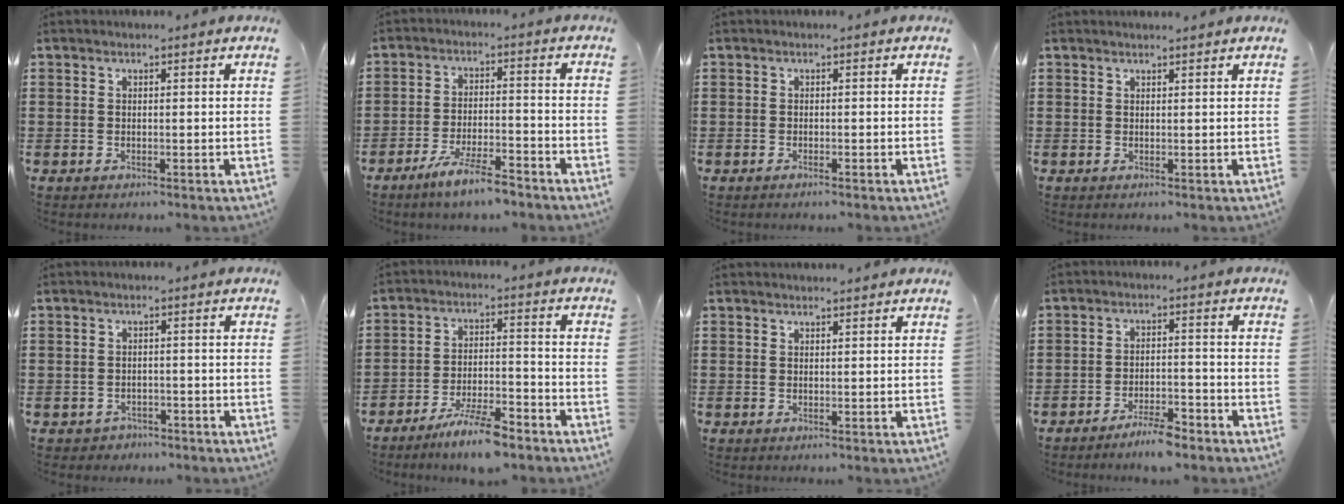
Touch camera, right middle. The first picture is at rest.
{"total": 6.5, "force": [-5.3, 0.6, 3.8], "torque": [-0.079, -0.004, -0.099]}
{"total": 0.5, "force": [-0.4, 0.0, 0.3], "torque": [-0.007, -0.002, -0.008]}
{"total": 0.6, "force": [0.6, -0.1, 0.1], "torque": [0.005, -0.004, 0.009]}
{"total": 1.6, "force": [-1.4, 0.7, -0.1], "torque": [-0.005, 0.002, -0.033]}
{"total": 7.2, "force": [-6.0, 1.0, 3.8], "torque": [-0.071, 0.000, -0.109]}
{"total": 0.6, "force": [0.6, 0.1, 0.0], "torque": [0.006, -0.004, 0.010]}
{"total": 4.1, "force": [-3.6, 0.5, 1.9], "torque": [-0.038, 0.004, -0.070]}